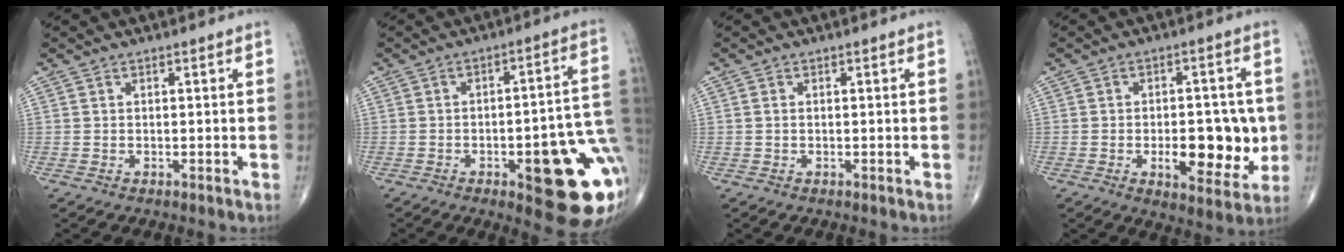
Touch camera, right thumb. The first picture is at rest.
{"total": 19.7, "force": [-5.6, 5.9, 18.0], "torque": [-0.176, 0.027, -0.055]}
{"total": 0.5, "force": [0.1, 0.4, 0.4], "torque": [-0.007, 0.001, 0.001]}
{"total": 13.1, "force": [-2.0, 6.2, 11.3], "torque": [-0.126, 0.000, -0.019]}